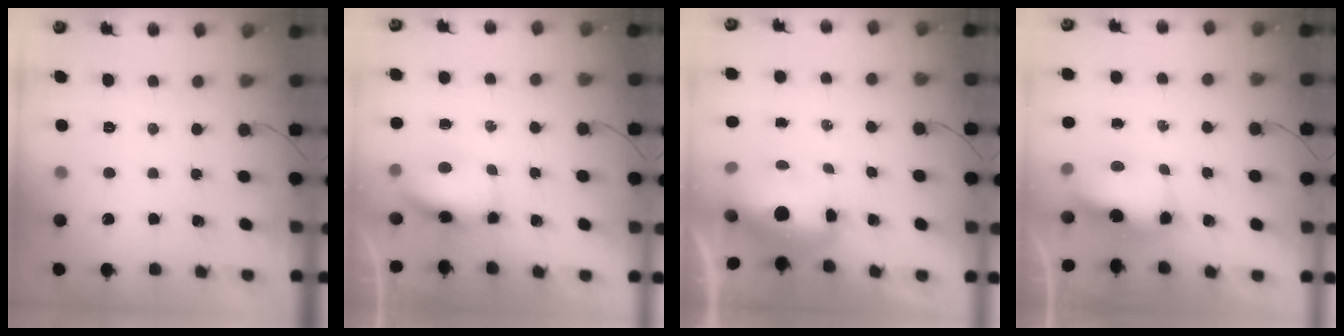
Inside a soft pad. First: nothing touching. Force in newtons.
{"total": 8.9, "press": 7.7, "slide": 4.5}
{"total": 9.8, "press": 9.6, "slide": 1.9}
{"total": 8.1, "press": 8.0, "slide": 1.5}